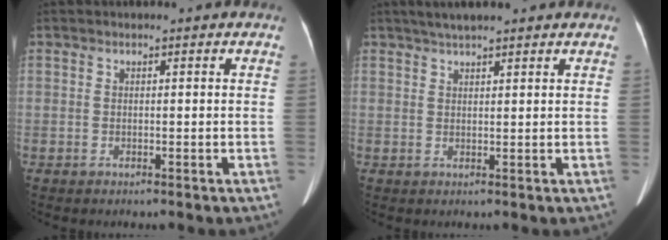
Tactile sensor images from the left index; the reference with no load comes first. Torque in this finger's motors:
{"motor_torque": [0.31, -0.13, 0.01, 0.01]}